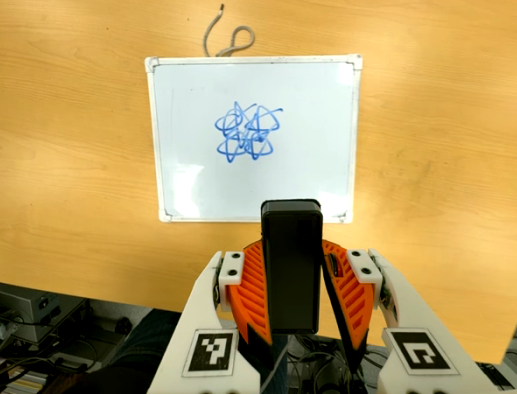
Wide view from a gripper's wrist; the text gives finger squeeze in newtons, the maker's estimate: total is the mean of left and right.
{"total": 5.8, "left": 5.1, "right": 6.4}